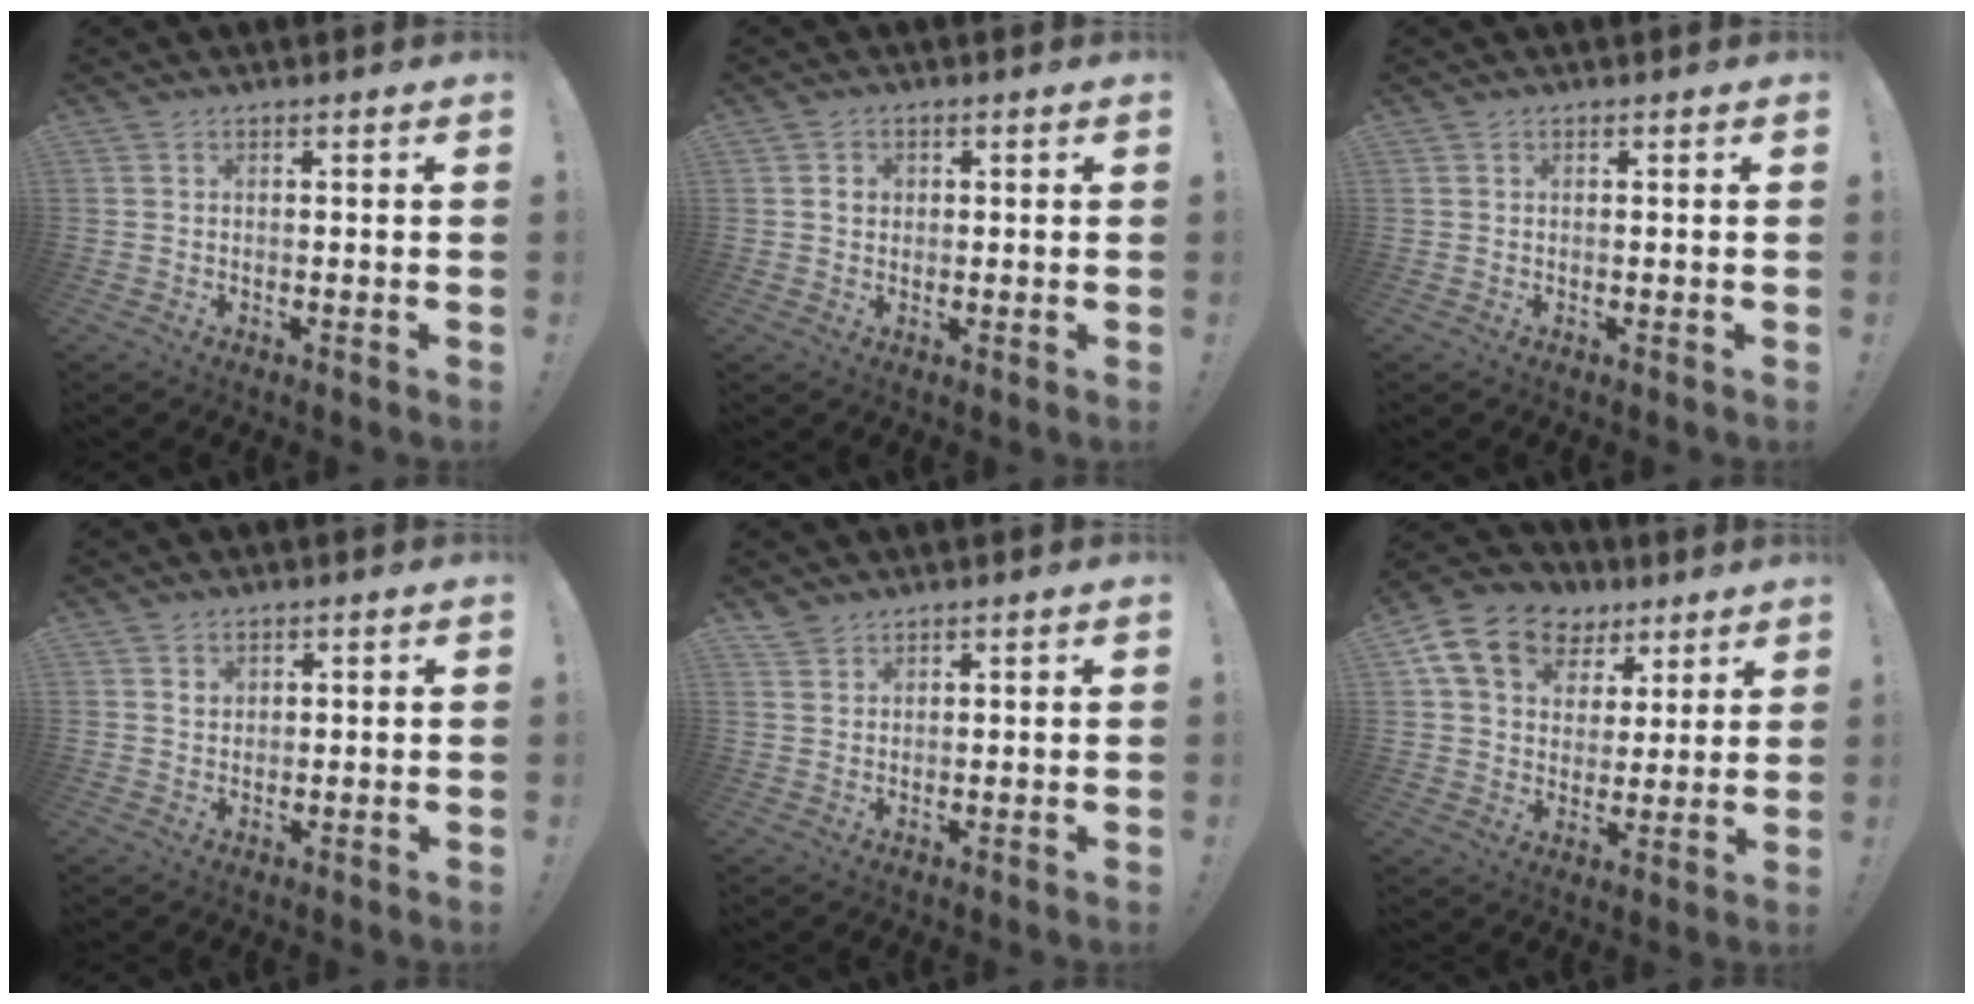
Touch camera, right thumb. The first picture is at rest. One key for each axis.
{"total": 2.5, "fx": 0.3, "fy": 2.2, "fz": 1.2, "tx": -0.009, "ty": 0.001, "tz": 0.002}
{"total": 0.0}
{"total": 2.0, "fx": 1.2, "fy": 1.5, "fz": 0.5, "tx": 0.003, "ty": -0.006, "tz": 0.020}
{"total": 2.9, "fx": 2.5, "fy": 1.4, "fz": 0.4, "tx": -0.002, "ty": -0.016, "tz": 0.046}
{"total": 16.4, "fx": 8.6, "fy": 11.4, "fz": 7.9, "tx": -0.131, "ty": -0.037, "tz": 0.166}